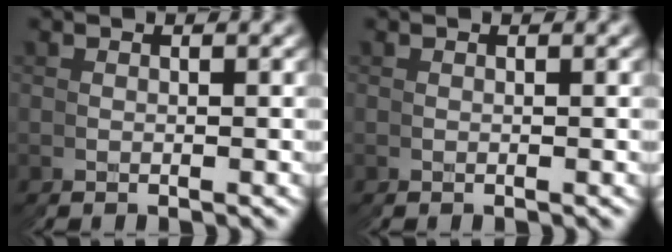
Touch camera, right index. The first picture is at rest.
{"total": 0.0}